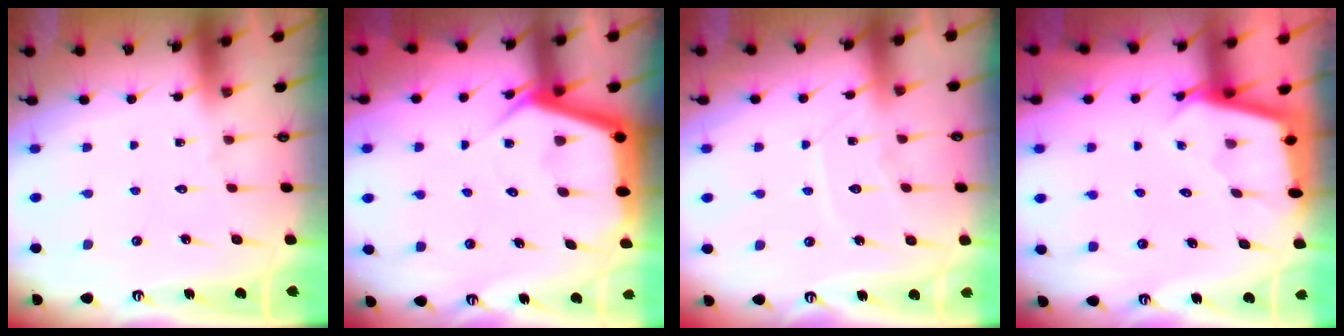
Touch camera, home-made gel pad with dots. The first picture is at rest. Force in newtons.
{"total": 6.6, "press": 6.6, "slide": 0.5}
{"total": 7.2, "press": 7.2, "slide": 0.6}
{"total": 2.4, "press": 2.4, "slide": 0.2}